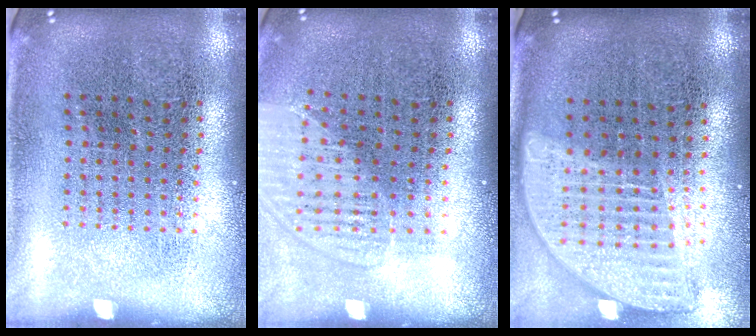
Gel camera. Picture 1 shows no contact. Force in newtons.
{"total": 1.4, "press": 1.2, "slide": 0.7}
{"total": 2.0, "press": 1.6, "slide": 1.2}